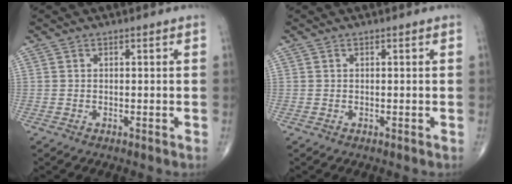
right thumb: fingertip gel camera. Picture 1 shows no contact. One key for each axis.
{"total": 0.0}